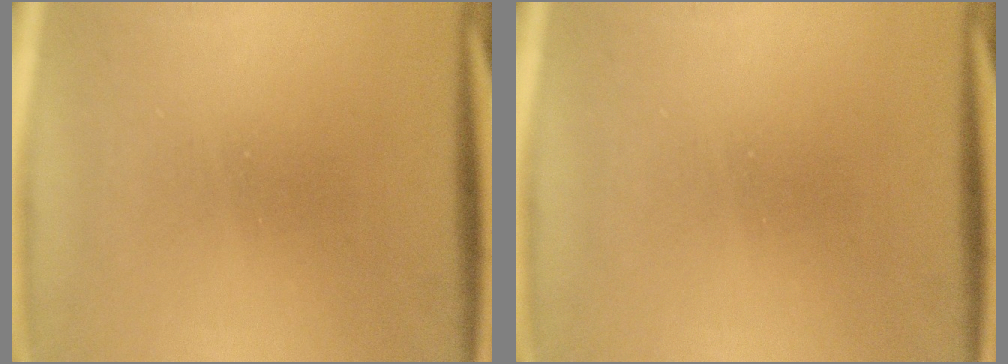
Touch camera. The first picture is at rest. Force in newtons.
{"total": 0.0}